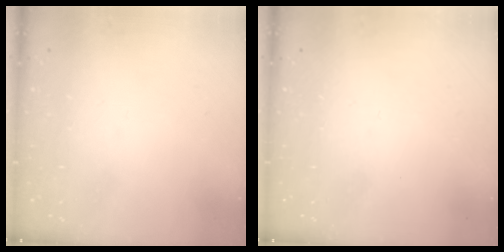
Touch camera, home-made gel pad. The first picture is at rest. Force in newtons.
{"total": 0.0}